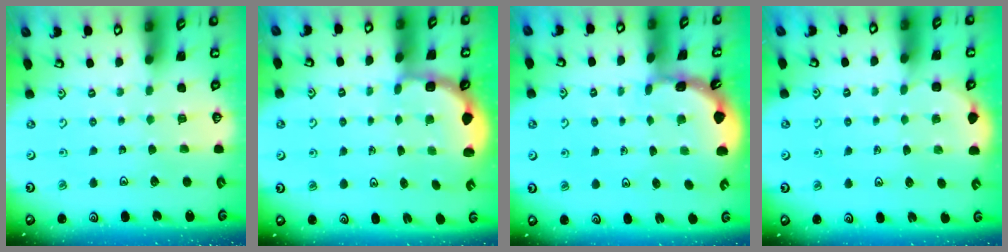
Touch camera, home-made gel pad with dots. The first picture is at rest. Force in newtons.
{"total": 2.7, "press": 2.3, "slide": 1.4}
{"total": 1.7, "press": 1.6, "slide": 0.1}
{"total": 3.0, "press": 2.9, "slide": 0.9}